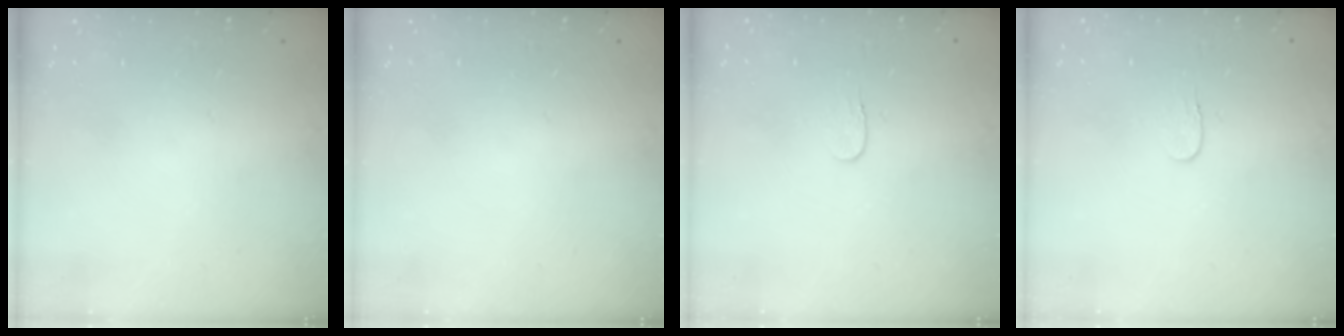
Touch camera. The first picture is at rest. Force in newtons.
{"total": 0.0}
{"total": 3.9, "press": 3.8, "slide": 0.4}
{"total": 3.9, "press": 3.8, "slide": 0.4}